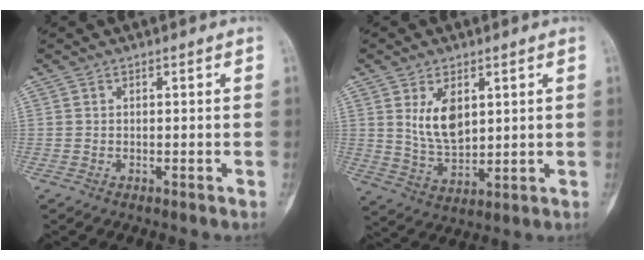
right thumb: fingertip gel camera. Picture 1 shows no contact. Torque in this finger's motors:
{"motor_torque": [-0.33, 0.25, 0.54, 0.57, 0.04]}